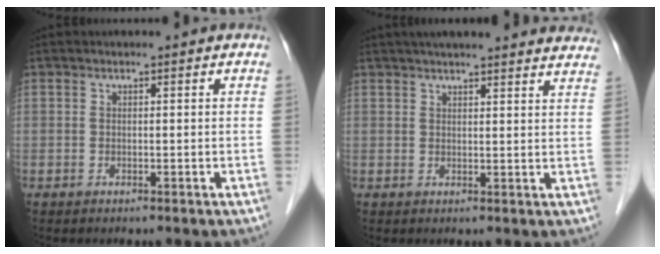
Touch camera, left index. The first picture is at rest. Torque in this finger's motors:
{"motor_torque": [-0.26, -0.81, 0.63, 0.11]}